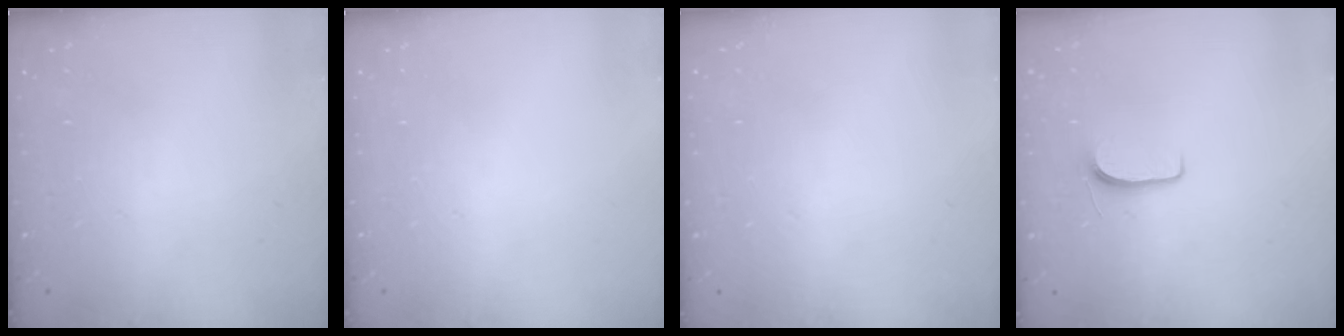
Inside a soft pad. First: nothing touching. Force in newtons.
{"total": 0.0}
{"total": 0.0}
{"total": 5.4, "press": 5.4, "slide": 0.6}